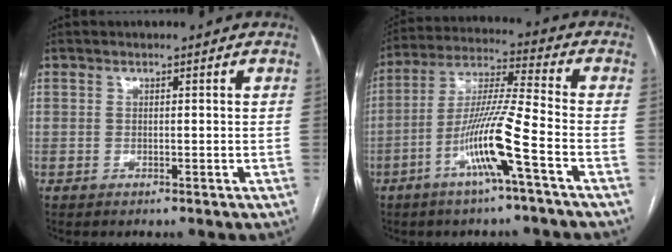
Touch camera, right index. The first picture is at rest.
{"total": 11.6, "force": [-5.0, -0.9, 10.5], "torque": [-0.206, 0.003, -0.095]}